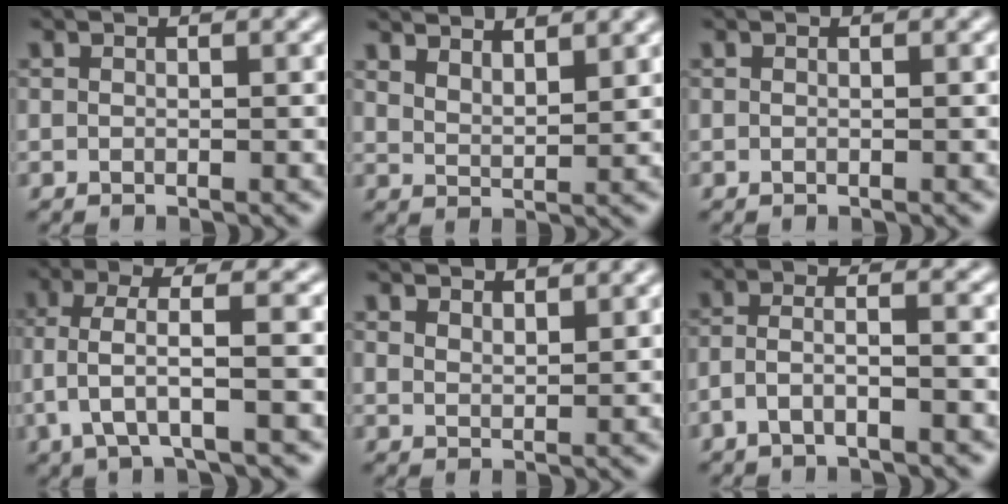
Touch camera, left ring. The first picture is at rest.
{"total": 4.3, "force": [3.7, 1.2, 1.9], "torque": [-0.020, 0.006, 0.049]}
{"total": 0.0}
{"total": 4.3, "force": [-0.4, 0.9, 4.2], "torque": [-0.091, 0.010, -0.005]}
{"total": 2.4, "force": [2.3, 0.6, 0.7], "torque": [-0.012, 0.002, 0.037]}
{"total": 3.2, "force": [-1.7, 0.8, 2.6], "torque": [-0.055, 0.007, -0.038]}